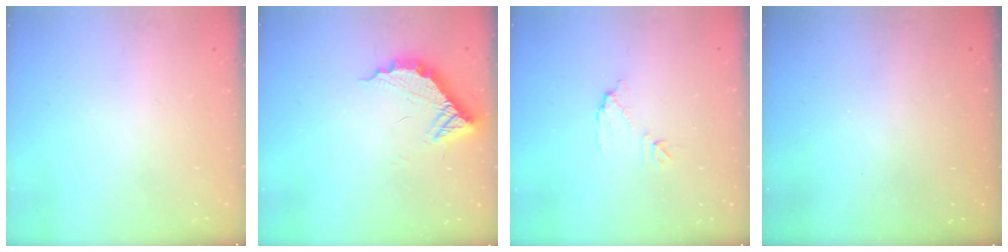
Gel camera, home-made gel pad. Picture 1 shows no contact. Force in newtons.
{"total": 12.0, "press": 12.0, "slide": 0.7}
{"total": 7.2, "press": 7.2, "slide": 0.4}
{"total": 3.1, "press": 3.1, "slide": 0.1}